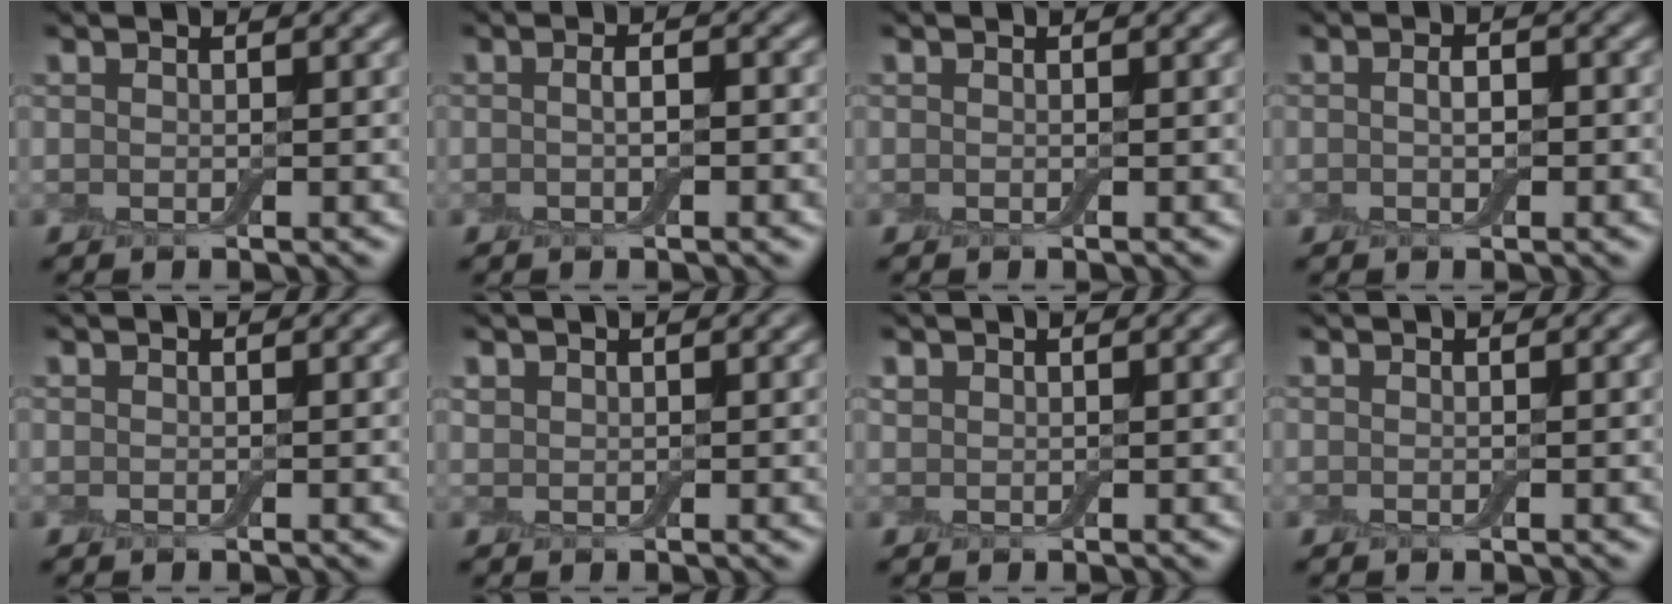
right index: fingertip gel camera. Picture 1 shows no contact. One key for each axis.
{"total": 1.9, "fx": 0.0, "fy": 0.8, "fz": 1.7, "tx": -0.016, "ty": -0.005, "tz": -0.008}
{"total": 0.0}
{"total": 1.8, "fx": 0.0, "fy": 1.0, "fz": 1.5, "tx": -0.016, "ty": 0.000, "tz": -0.004}
{"total": 0.0}
{"total": 0.7, "fx": 0.6, "fy": 0.4, "fz": 0.1, "tx": -0.003, "ty": 0.001, "tz": 0.014}
{"total": 0.6, "fx": 0.5, "fy": 0.4, "fz": 0.1, "tx": -0.003, "ty": 0.002, "tz": 0.012}
{"total": 0.0}